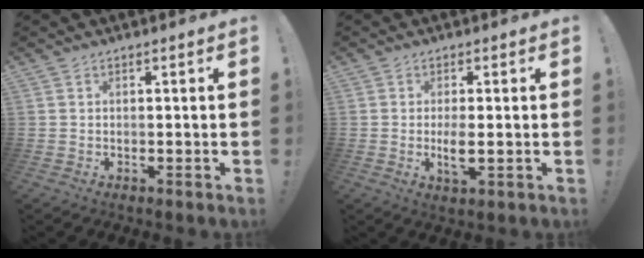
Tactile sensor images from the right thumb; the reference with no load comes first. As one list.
[{"total": 4.5, "force": [-0.3, 1.2, 4.4], "torque": [-0.085, -0.011, -0.007]}]